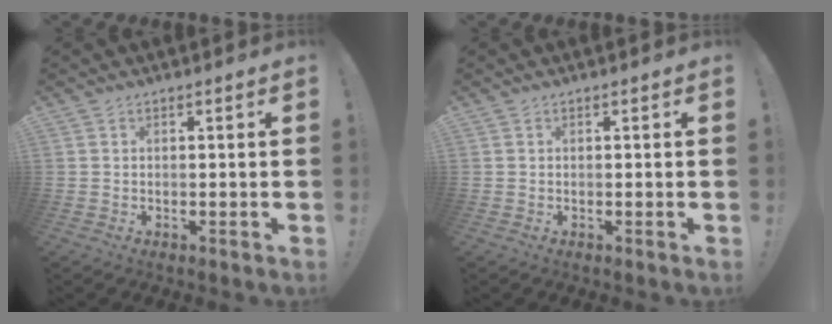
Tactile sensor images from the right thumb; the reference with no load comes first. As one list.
[{"total": 0.0}]